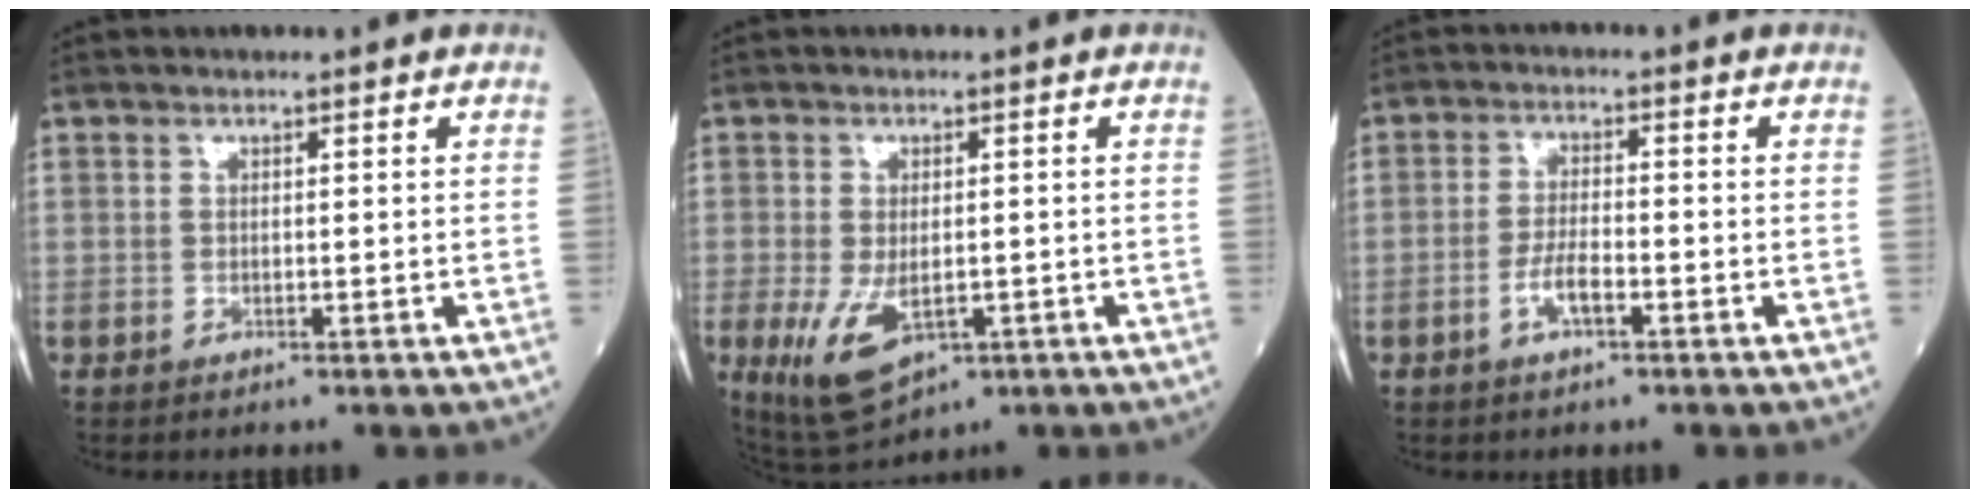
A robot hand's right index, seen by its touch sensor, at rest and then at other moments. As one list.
[{"total": 8.3, "force": [-2.8, 4.2, 6.6], "torque": [-0.131, -0.014, -0.033]}, {"total": 4.0, "force": [-1.9, 0.9, 3.4], "torque": [-0.065, 0.002, -0.037]}]